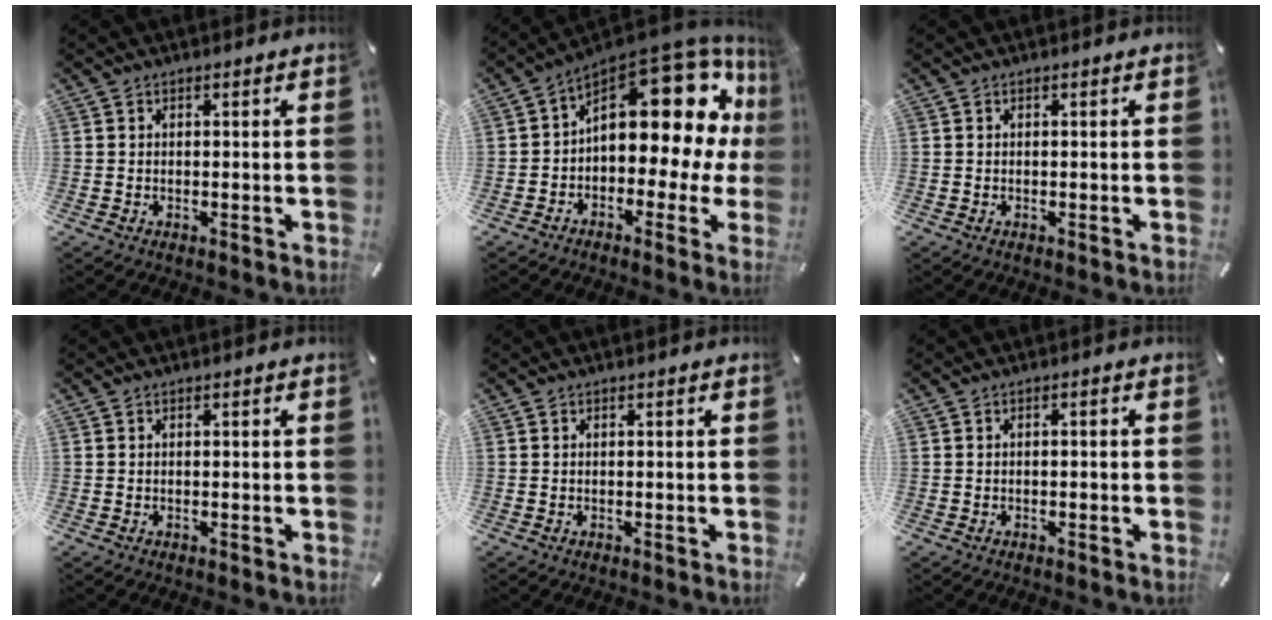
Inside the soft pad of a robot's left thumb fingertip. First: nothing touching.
{"total": 19.0, "force": [7.6, 9.7, 14.4], "torque": [-0.178, -0.076, 0.125]}
{"total": 0.0}
{"total": 0.0}
{"total": 0.0}
{"total": 0.9, "force": [-0.6, 0.3, 0.6], "torque": [-0.011, 0.001, -0.011]}